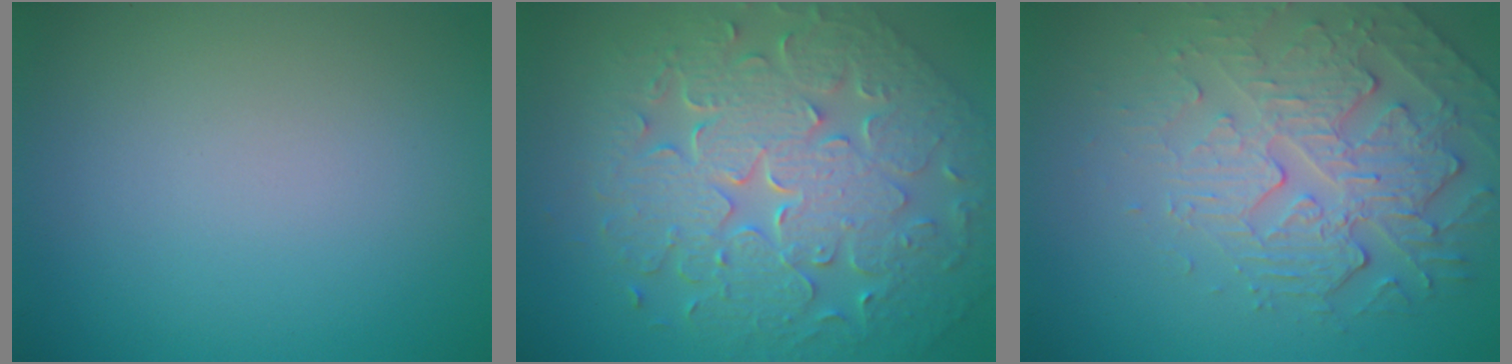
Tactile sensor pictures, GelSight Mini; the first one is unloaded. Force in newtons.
{"total": 9.2, "press": 6.6, "slide": 6.3}
{"total": 4.4, "press": 4.0, "slide": 1.6}